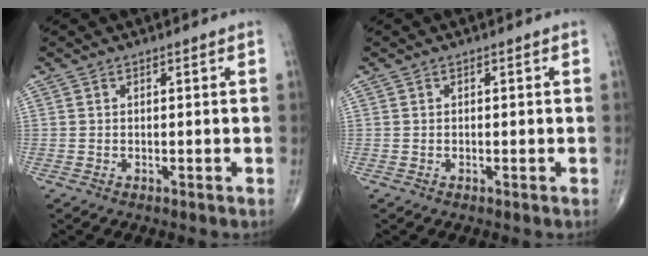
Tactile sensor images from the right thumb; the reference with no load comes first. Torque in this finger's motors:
{"motor_torque": [-0.05, -0.25, 0.02, -0.18, 0.02]}